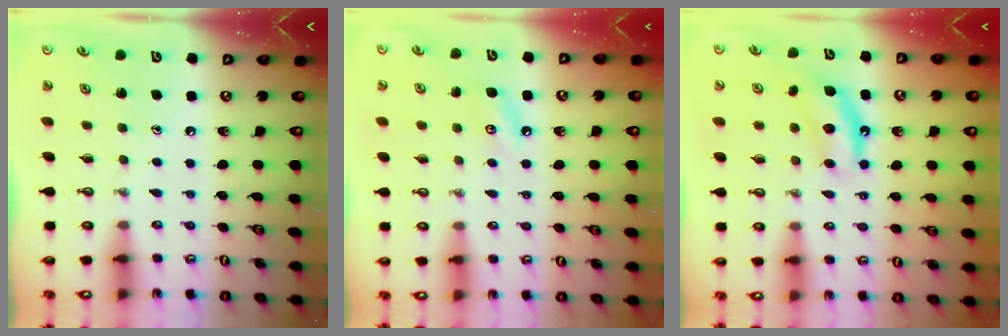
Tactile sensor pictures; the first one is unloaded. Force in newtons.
{"total": 5.1, "press": 5.1, "slide": 0.6}
{"total": 6.5, "press": 6.5, "slide": 0.4}